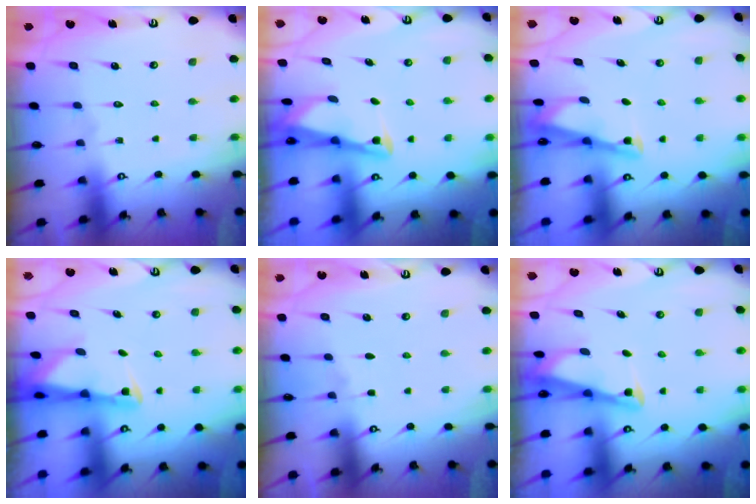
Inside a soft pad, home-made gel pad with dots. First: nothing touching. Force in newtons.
{"total": 2.9, "press": 2.9, "slide": 0.4}
{"total": 2.9, "press": 2.9, "slide": 0.3}
{"total": 2.4, "press": 2.4, "slide": 0.5}
{"total": 3.6, "press": 3.5, "slide": 0.5}
{"total": 2.8, "press": 2.8, "slide": 0.3}